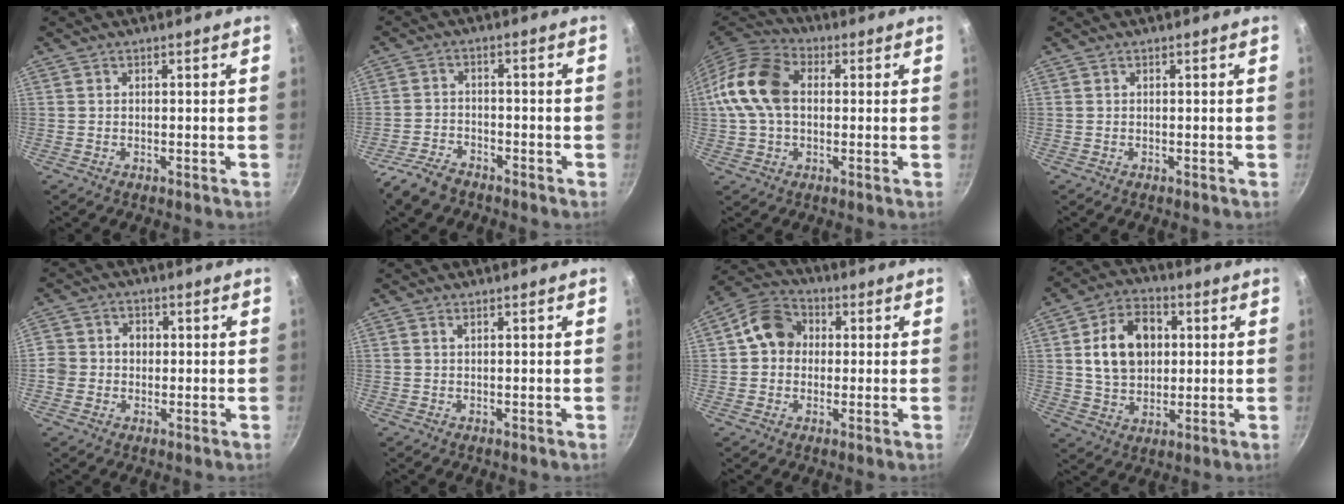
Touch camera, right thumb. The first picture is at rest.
{"total": 6.3, "force": [-4.8, 3.0, 2.6], "torque": [-0.054, 0.034, -0.094]}
{"total": 13.9, "force": [1.2, 9.6, 9.9], "torque": [-0.176, 0.027, 0.005]}
{"total": 0.0}
{"total": 5.2, "force": [-0.6, 4.7, 2.1], "torque": [-0.012, 0.009, -0.023]}
{"total": 0.5, "force": [0.3, 0.2, 0.4], "torque": [-0.007, 0.001, 0.005]}
{"total": 8.9, "force": [0.9, 7.6, 4.6], "torque": [-0.047, 0.020, -0.003]}
{"total": 13.5, "force": [2.3, 9.8, 9.0], "torque": [-0.123, 0.007, 0.036]}